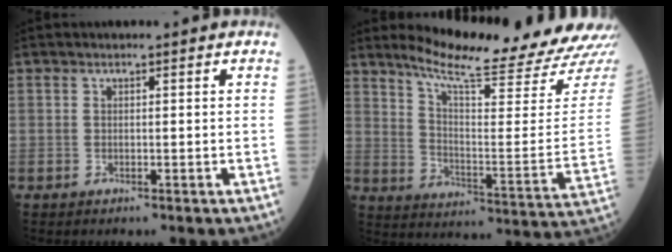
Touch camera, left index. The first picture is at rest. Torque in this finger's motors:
{"motor_torque": [0.81, -1.33, 0.06, 0.03]}